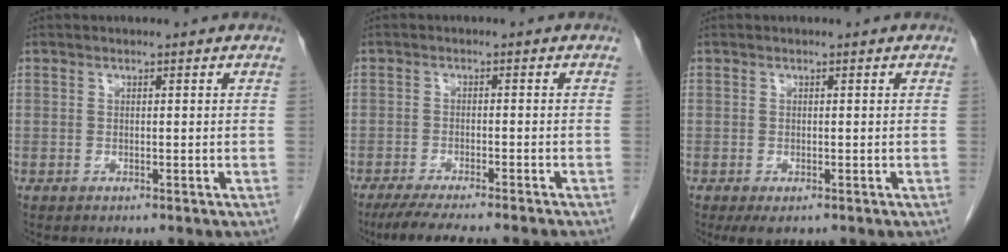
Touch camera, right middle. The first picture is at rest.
{"total": 11.2, "force": [-9.7, 0.3, 5.5], "torque": [-0.067, -0.021, -0.142]}
{"total": 2.3, "force": [-1.3, 1.0, 1.5], "torque": [-0.021, -0.005, -0.011]}